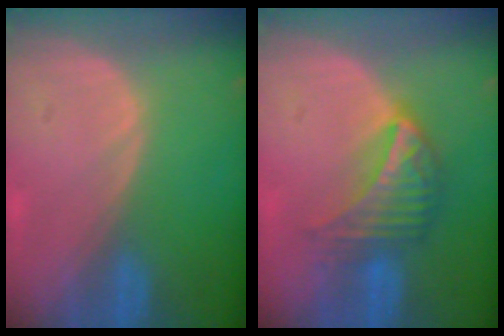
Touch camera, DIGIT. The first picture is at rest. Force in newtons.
{"total": 7.4, "press": 6.5, "slide": 3.6}